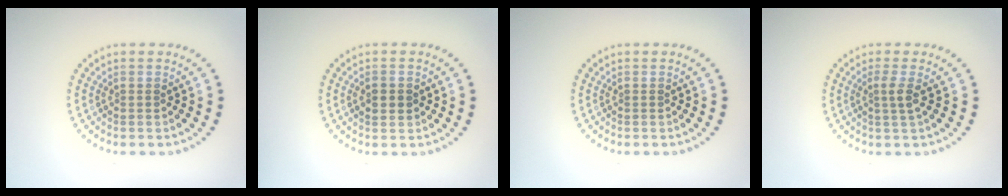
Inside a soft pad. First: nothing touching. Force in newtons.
{"total": 1.6, "press": 1.6, "slide": 0.1}
{"total": 0.0}
{"total": 1.5, "press": 1.0, "slide": 1.1}